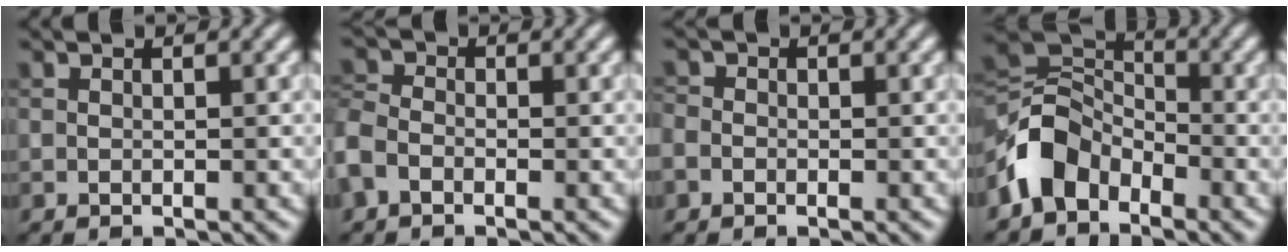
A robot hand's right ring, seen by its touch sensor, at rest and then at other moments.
{"total": 2.9, "force": [-1.4, 2.0, 1.6], "torque": [-0.041, 0.003, -0.045]}
{"total": 1.5, "force": [-0.5, 1.3, 0.5], "torque": [-0.002, 0.001, -0.013]}
{"total": 5.9, "force": [-3.3, 4.0, 2.8], "torque": [-0.054, 0.007, -0.078]}